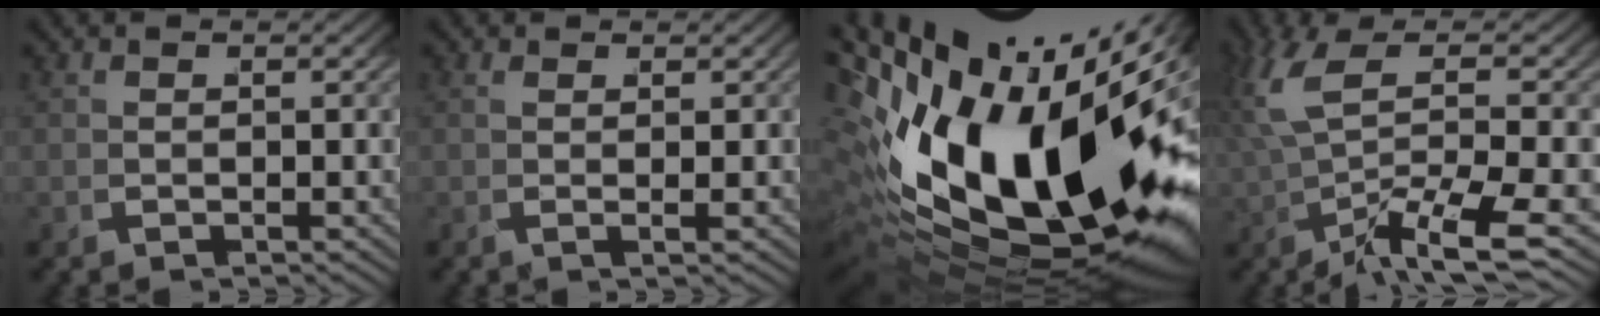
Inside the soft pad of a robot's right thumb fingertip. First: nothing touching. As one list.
[{"total": 1.0, "force": [0.5, -0.8, 0.4], "torque": [-0.005, 0.010, 0.006]}, {"total": 30.0, "force": [1.5, 17.4, 24.4], "torque": [-0.415, -0.026, 0.047]}, {"total": 7.8, "force": [0.3, 2.8, 7.3], "torque": [-0.151, 0.002, 0.017]}]